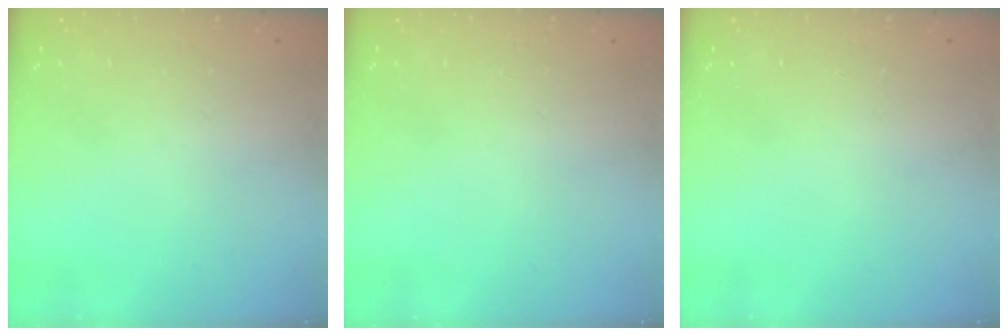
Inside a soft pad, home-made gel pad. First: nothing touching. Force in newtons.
{"total": 0.0}
{"total": 0.0}